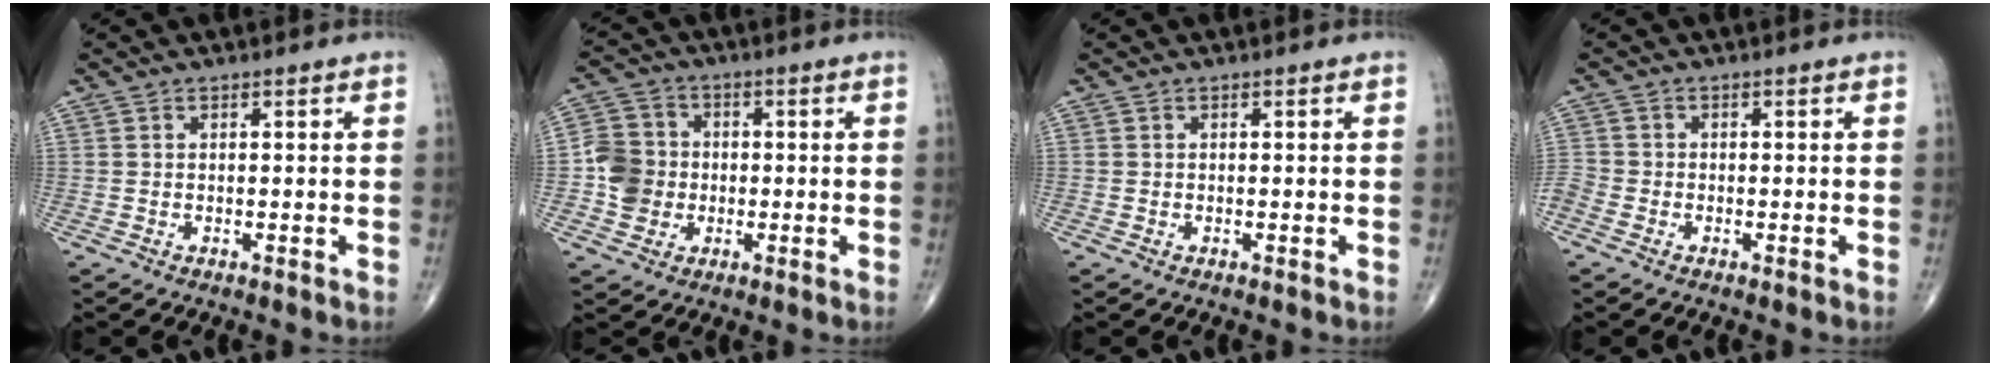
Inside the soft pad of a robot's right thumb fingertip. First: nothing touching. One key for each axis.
{"total": 8.0, "fx": -1.1, "fy": 7.2, "fz": 3.1, "tx": -0.037, "ty": 0.016, "tz": -0.028}
{"total": 0.0}
{"total": 3.0, "fx": -1.8, "fy": 2.1, "fz": 1.3, "tx": -0.035, "ty": 0.006, "tz": -0.039}